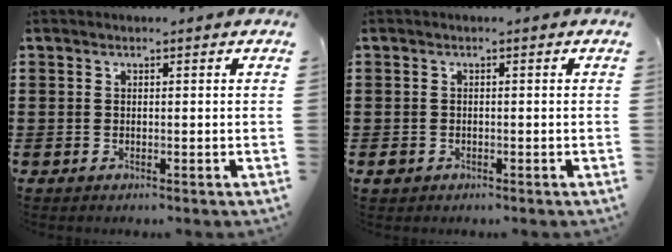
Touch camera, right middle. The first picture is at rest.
{"total": 1.2, "force": [-0.7, 0.9, 0.1], "torque": [-0.005, 0.001, -0.017]}